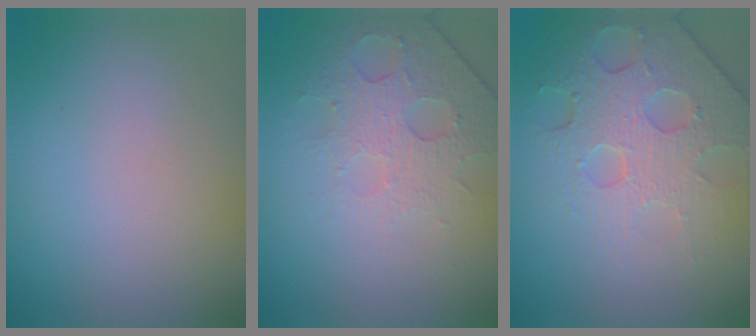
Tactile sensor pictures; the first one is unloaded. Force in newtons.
{"total": 4.9, "press": 3.2, "slide": 3.6}
{"total": 5.6, "press": 4.9, "slide": 2.9}